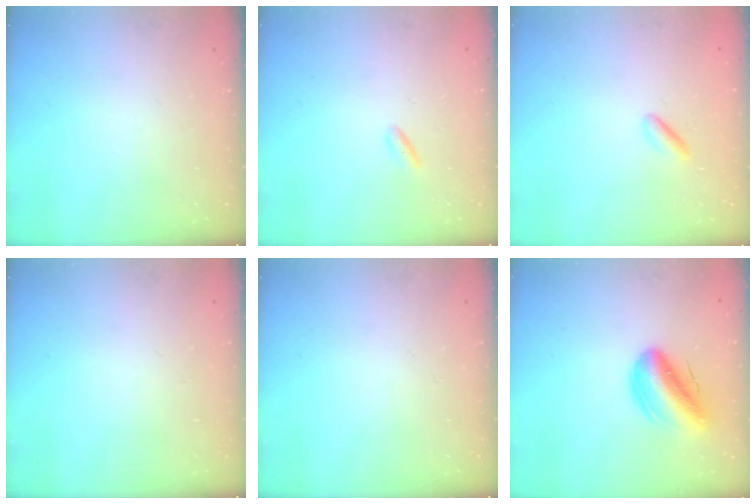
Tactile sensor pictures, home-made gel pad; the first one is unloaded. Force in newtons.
{"total": 2.3, "press": 2.2, "slide": 0.4}
{"total": 1.6, "press": 1.4, "slide": 0.7}
{"total": 0.0}
{"total": 0.0}
{"total": 14.1, "press": 13.6, "slide": 3.8}